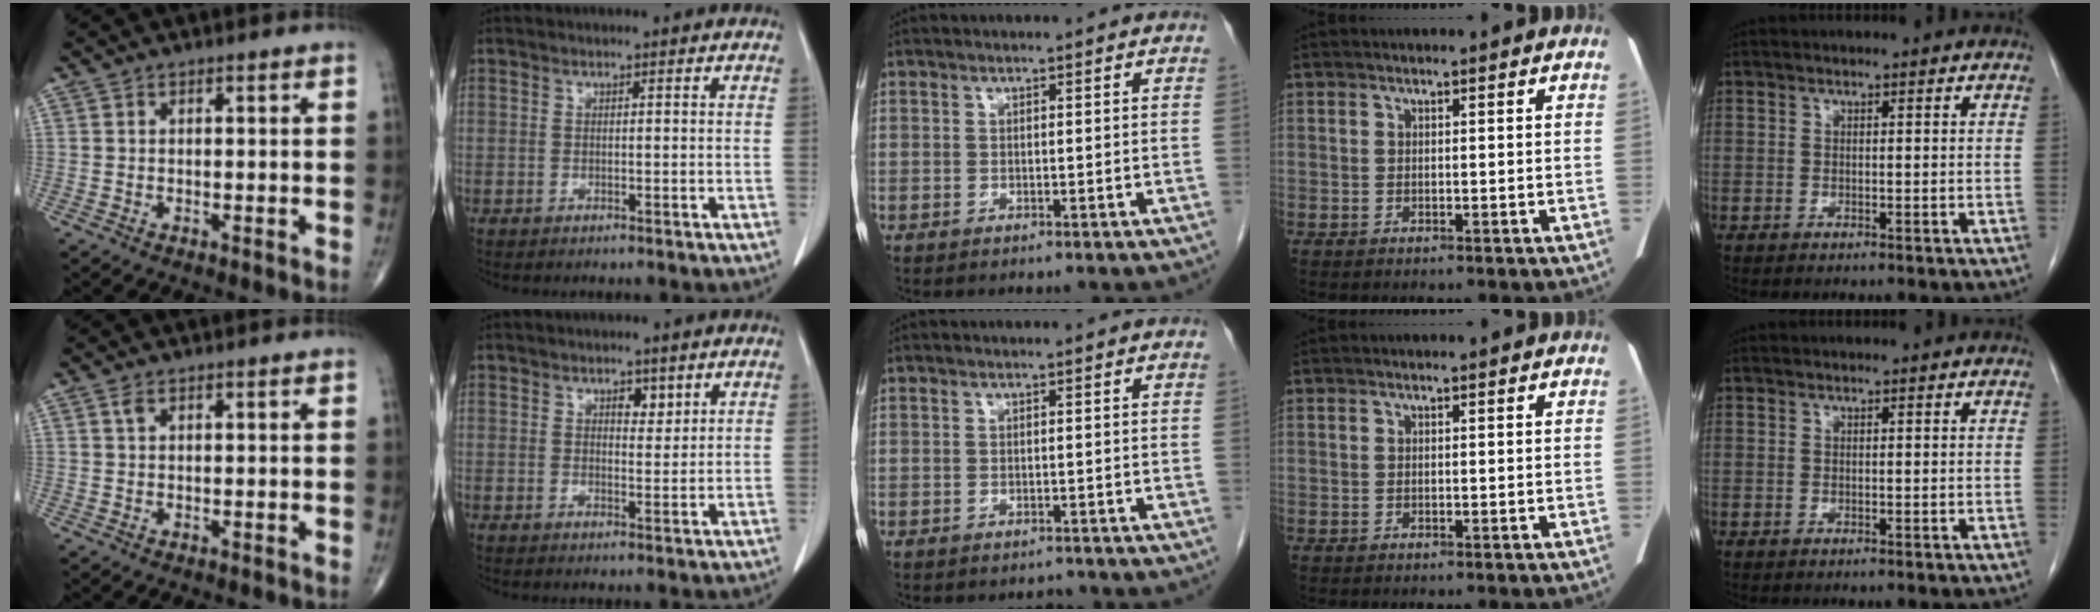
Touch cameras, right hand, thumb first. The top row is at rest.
{"thumb": {"total": 1.2, "force": [0.6, 0.6, 0.8], "torque": [-0.017, 0.005, 0.011]}, "index": {"total": 2.2, "force": [1.3, 1.2, 1.4], "torque": [-0.016, -0.003, 0.022]}, "middle": {"total": 0.9, "force": [-0.8, 0.2, -0.2], "torque": [0.000, -0.003, -0.010]}}